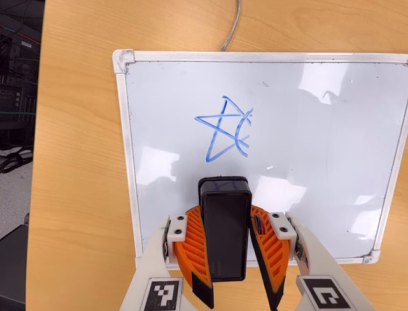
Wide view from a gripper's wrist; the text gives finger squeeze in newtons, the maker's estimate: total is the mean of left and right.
{"total": 11.5, "left": 10.3, "right": 12.6}